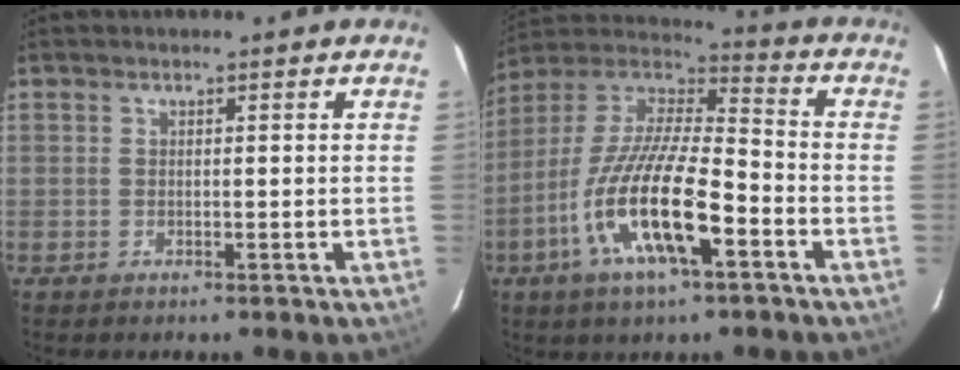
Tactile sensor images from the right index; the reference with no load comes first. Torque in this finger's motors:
{"motor_torque": [1.33, -0.81, 0.67, 0.21]}